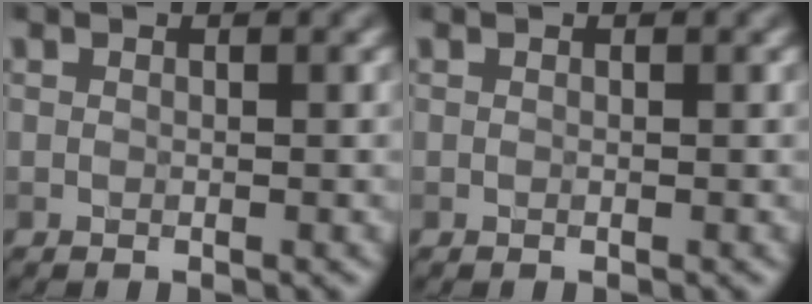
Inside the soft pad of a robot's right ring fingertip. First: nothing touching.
{"total": 0.0}